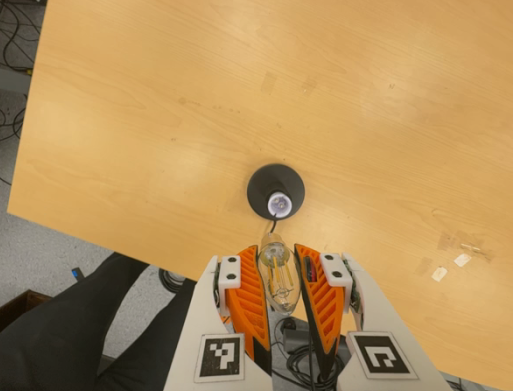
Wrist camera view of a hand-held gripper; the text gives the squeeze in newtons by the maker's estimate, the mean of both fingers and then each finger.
{"total": 23.3, "left": 26.3, "right": 20.4}